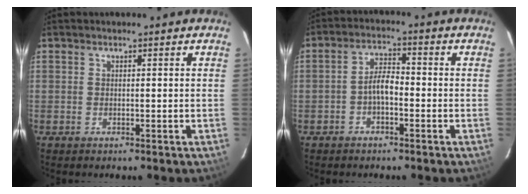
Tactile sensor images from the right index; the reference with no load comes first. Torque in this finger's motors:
{"motor_torque": [0.16, -0.08, 0.13, 0.06]}